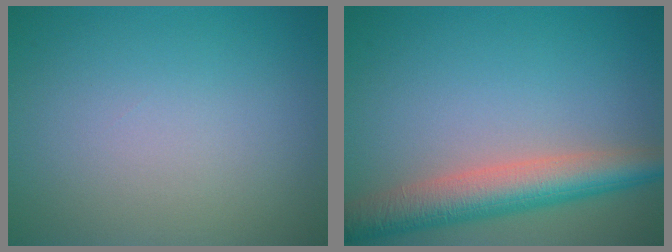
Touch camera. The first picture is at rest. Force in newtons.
{"total": 6.1, "press": 6.1, "slide": 0.4}